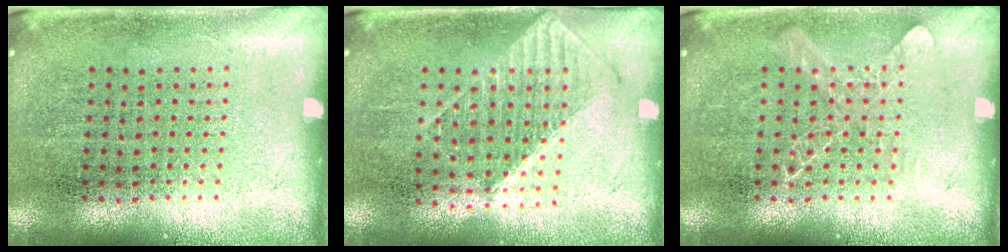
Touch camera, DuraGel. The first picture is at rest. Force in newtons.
{"total": 1.1, "press": 1.0, "slide": 0.3}
{"total": 1.1, "press": 1.1, "slide": 0.2}